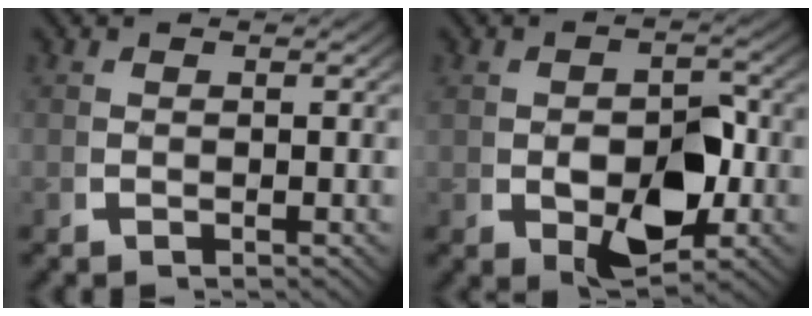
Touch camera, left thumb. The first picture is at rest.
{"total": 7.2, "force": [-0.5, 3.9, 6.0], "torque": [-0.105, -0.016, 0.005]}